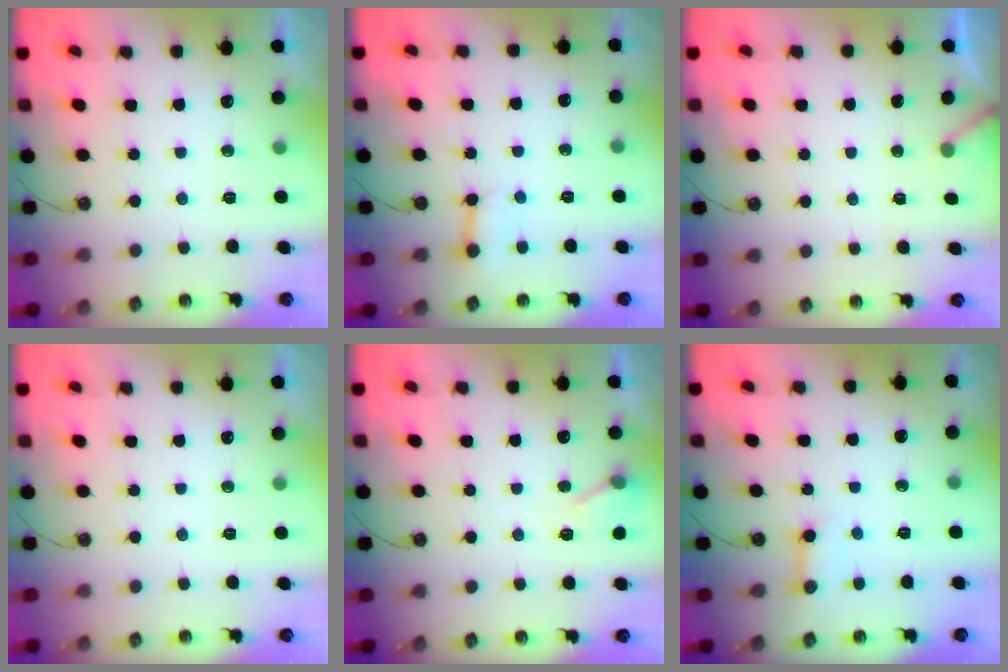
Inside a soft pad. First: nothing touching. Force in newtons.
{"total": 3.3, "press": 3.3, "slide": 0.4}
{"total": 2.3, "press": 2.3, "slide": 0.1}
{"total": 0.0}
{"total": 5.4, "press": 5.4, "slide": 0.7}
{"total": 3.4, "press": 3.4, "slide": 0.5}